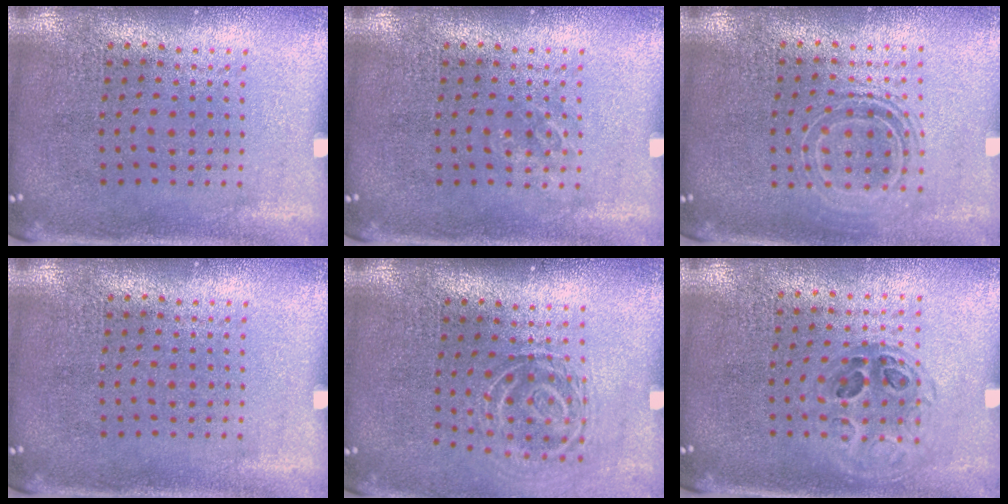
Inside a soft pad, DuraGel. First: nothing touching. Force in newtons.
{"total": 0.8, "press": 0.8, "slide": 0.1}
{"total": 1.6, "press": 1.3, "slide": 0.9}
{"total": 0.0}
{"total": 1.8, "press": 1.2, "slide": 1.4}
{"total": 1.0, "press": 0.9, "slide": 0.4}